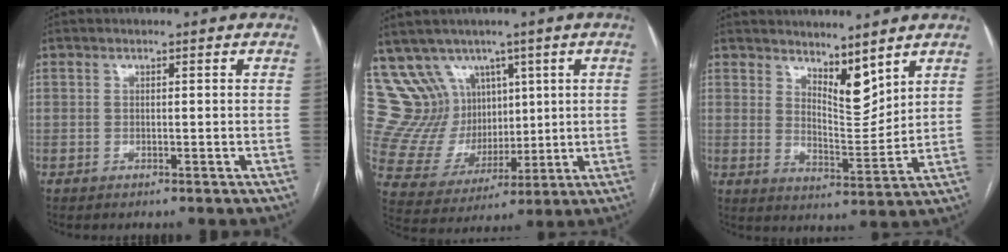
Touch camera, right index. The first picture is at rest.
{"total": 12.3, "force": [7.3, 9.2, 3.4], "torque": [-0.079, 0.049, 0.164]}
{"total": 6.8, "force": [5.4, 2.0, 3.6], "torque": [-0.062, -0.014, 0.101]}